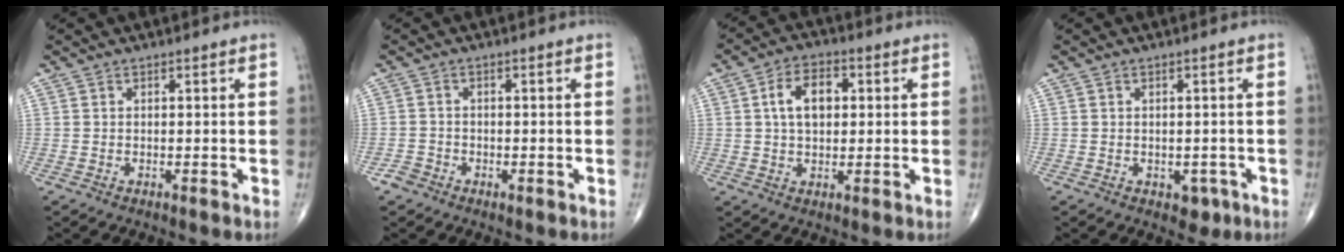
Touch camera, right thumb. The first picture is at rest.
{"total": 2.0, "force": [-1.3, 1.5, 0.2], "torque": [0.003, 0.009, -0.028]}
{"total": 8.2, "force": [1.6, 5.2, 6.2], "torque": [-0.094, 0.011, 0.024]}
{"total": 2.6, "force": [-0.9, 2.0, 1.4], "torque": [0.003, 0.003, -0.006]}